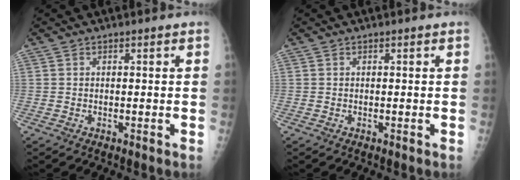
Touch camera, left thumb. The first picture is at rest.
{"total": 0.0}